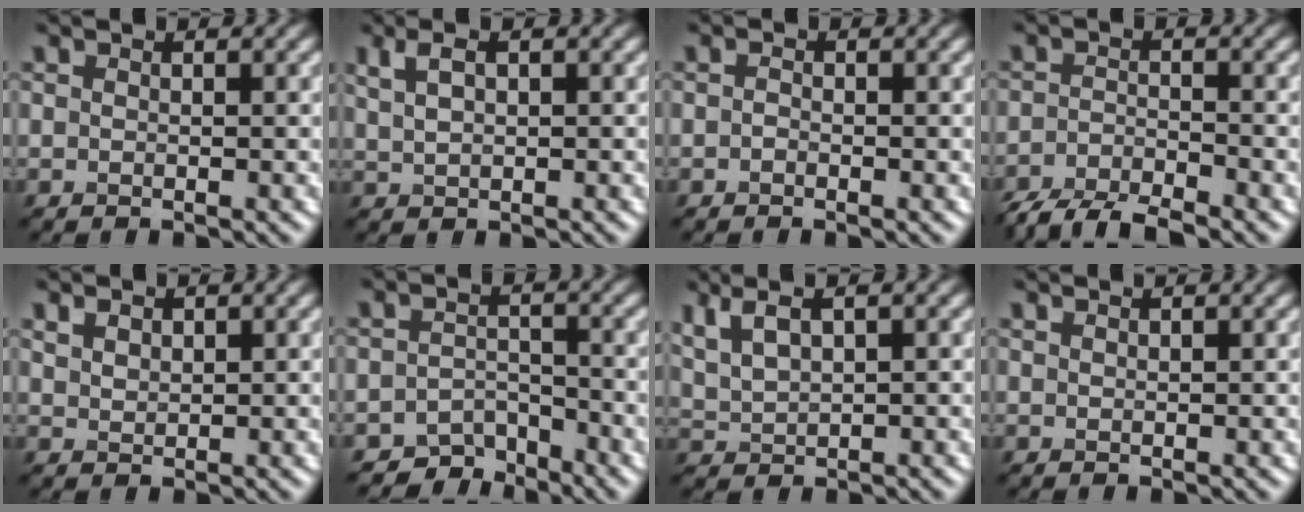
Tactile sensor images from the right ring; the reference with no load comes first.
{"total": 2.6, "force": [1.3, 1.2, 1.9], "torque": [-0.042, 0.003, 0.029]}
{"total": 0.5, "force": [-0.2, 0.3, 0.3], "torque": [-0.005, 0.000, -0.005]}
{"total": 5.3, "force": [-4.6, 1.1, 2.4], "torque": [-0.042, -0.009, -0.088]}
{"total": 1.5, "force": [1.0, 1.0, 0.6], "torque": [-0.012, 0.000, 0.024]}
{"total": 3.3, "force": [-3.0, 1.3, 0.3], "torque": [0.009, 0.004, -0.055]}
{"total": 4.8, "force": [2.7, 2.0, 3.4], "torque": [-0.083, 0.019, 0.054]}
{"total": 0.7, "force": [0.7, 0.1, 0.2], "torque": [-0.002, -0.002, 0.009]}